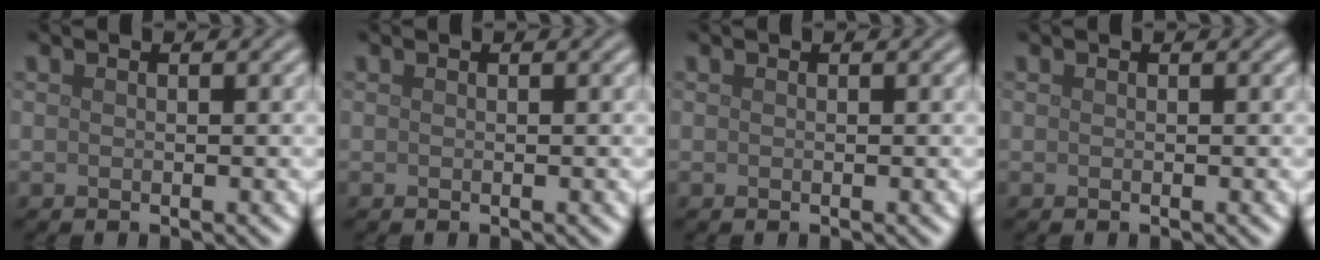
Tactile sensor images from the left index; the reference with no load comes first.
{"total": 0.0}
{"total": 0.0}
{"total": 0.0}